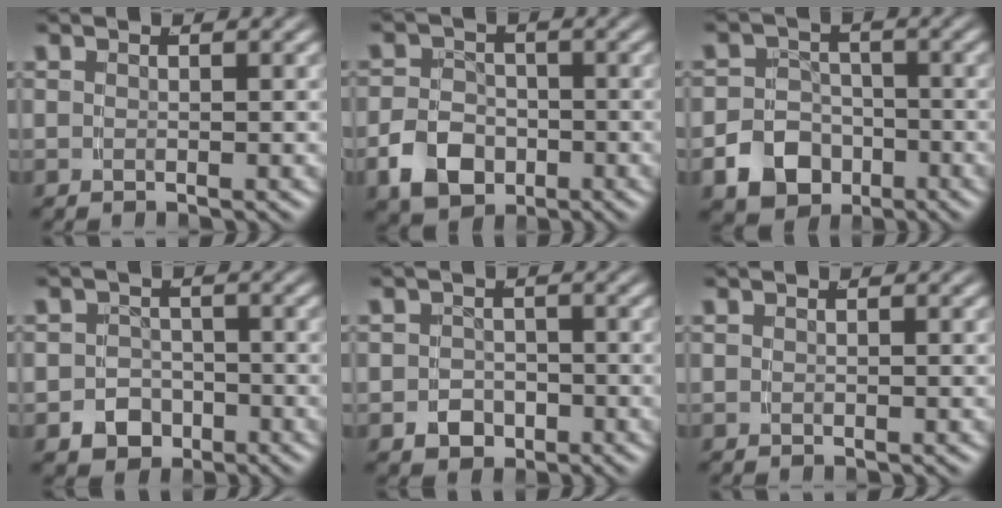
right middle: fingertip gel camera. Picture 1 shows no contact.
{"total": 5.9, "force": [-2.2, 4.7, 2.8], "torque": [-0.046, -0.012, -0.038]}
{"total": 9.2, "force": [-4.0, 7.9, 2.4], "torque": [-0.040, -0.019, -0.072]}
{"total": 5.2, "force": [-2.3, 4.5, 1.2], "torque": [-0.015, -0.012, -0.039]}
{"total": 2.7, "force": [-1.2, 2.3, 0.7], "torque": [-0.005, -0.007, -0.018]}
{"total": 0.0}